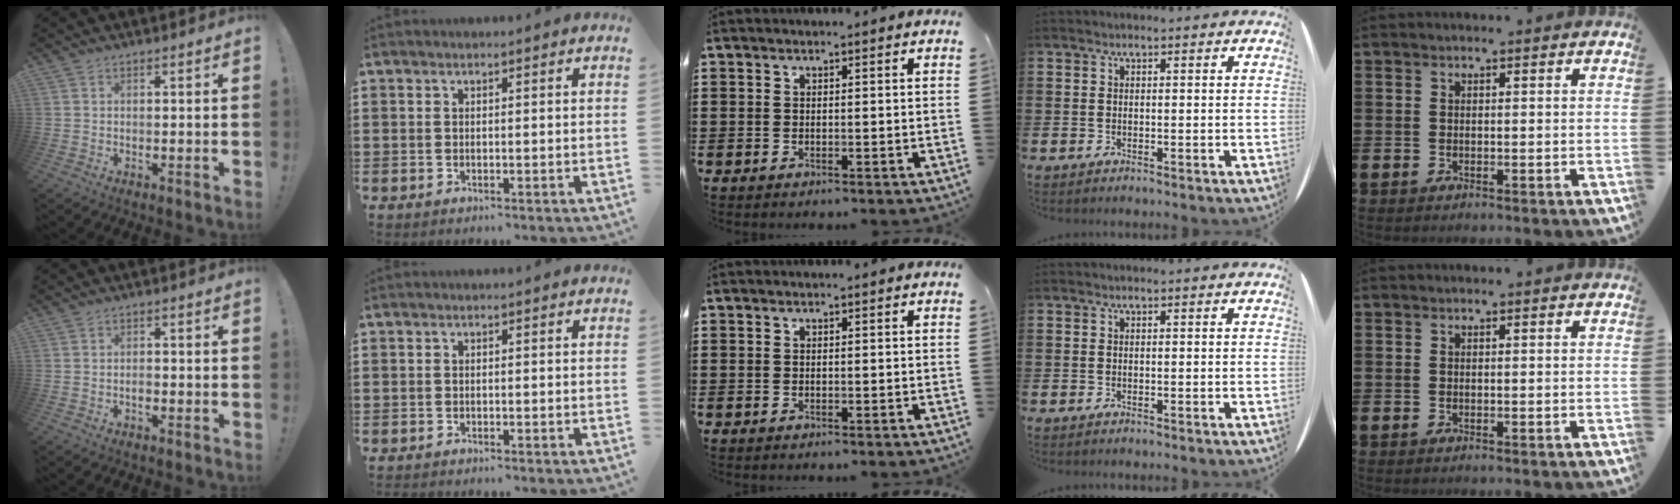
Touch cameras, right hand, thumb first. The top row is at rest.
{"thumb": {"total": 1.4, "force": [-0.8, 0.7, 0.9], "torque": [-0.010, 0.002, -0.016]}, "index": {"total": 0.5, "force": [-0.5, 0.0, -0.1], "torque": [0.000, 0.000, -0.012]}}